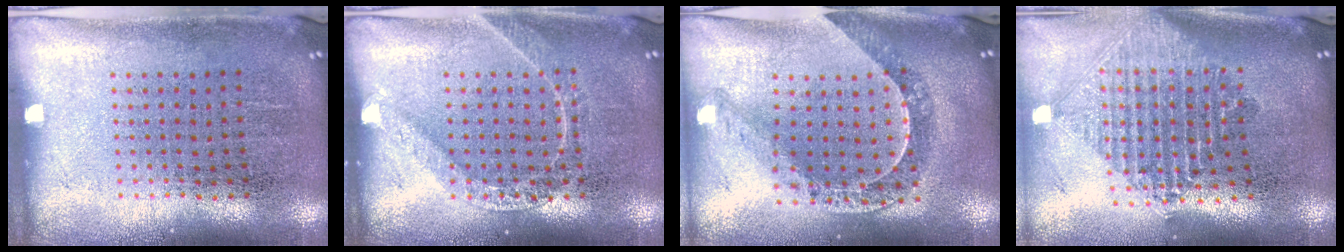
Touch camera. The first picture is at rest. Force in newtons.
{"total": 1.8, "press": 1.8, "slide": 0.3}
{"total": 1.1, "press": 1.1, "slide": 0.2}
{"total": 2.2, "press": 1.7, "slide": 1.4}